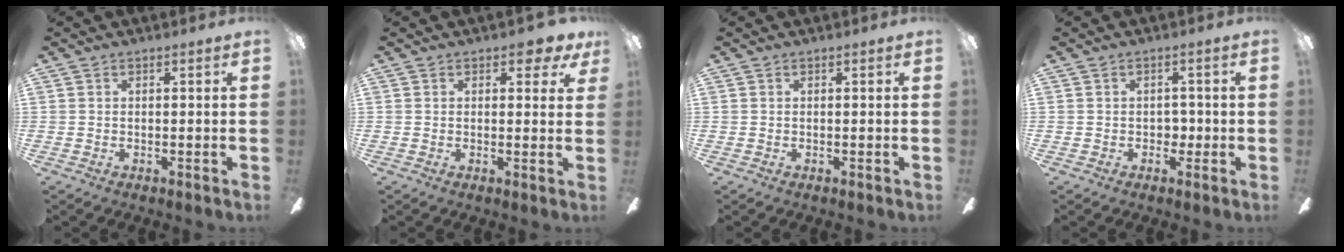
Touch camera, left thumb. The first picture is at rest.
{"total": 3.4, "force": [2.1, 1.7, 2.0], "torque": [-0.012, -0.007, 0.032]}
{"total": 0.0}
{"total": 2.7, "force": [-0.4, 2.1, 1.7], "torque": [-0.030, 0.007, -0.009]}